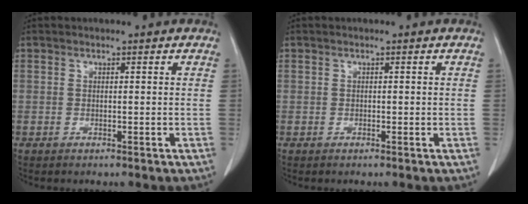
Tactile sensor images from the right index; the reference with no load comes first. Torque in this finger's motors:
{"motor_torque": [-0.40, 0.20, -0.06, -0.01]}